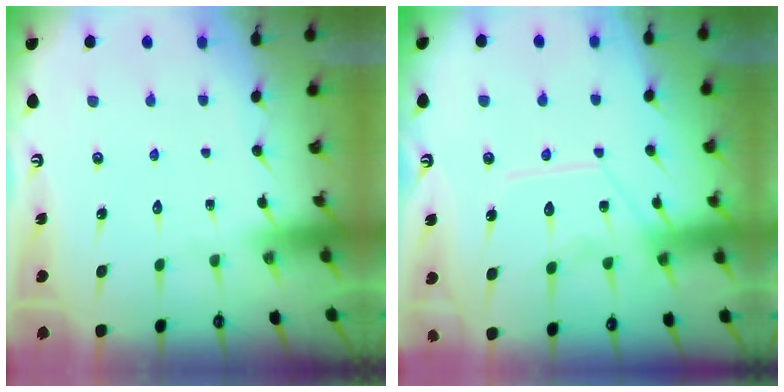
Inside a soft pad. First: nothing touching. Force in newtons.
{"total": 13.1, "press": 13.0, "slide": 1.3}